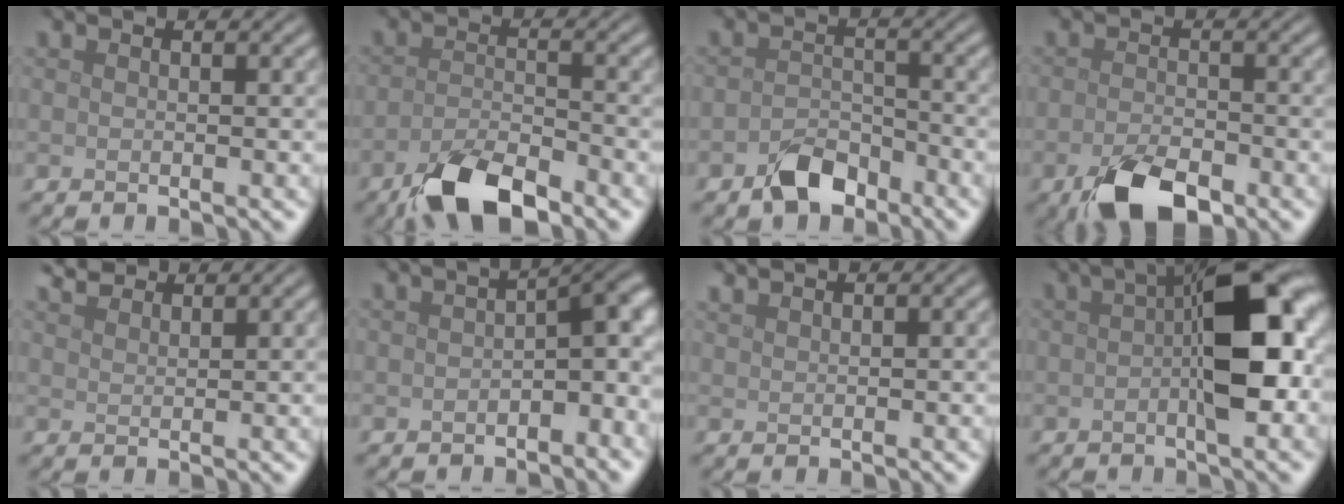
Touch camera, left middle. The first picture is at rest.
{"total": 6.9, "force": [-4.9, 2.3, 4.3], "torque": [-0.084, -0.007, -0.094]}
{"total": 3.6, "force": [-2.6, 2.0, 1.6], "torque": [-0.027, 0.003, -0.050]}
{"total": 6.2, "force": [-3.6, 2.9, 4.2], "torque": [-0.079, -0.011, -0.067]}
{"total": 2.3, "force": [2.2, 0.6, 0.6], "torque": [-0.014, 0.008, 0.041]}
{"total": 5.2, "force": [-1.2, 2.5, 4.4], "torque": [-0.042, 0.010, -0.026]}
{"total": 1.0, "force": [1.0, 0.2, 0.3], "torque": [-0.003, 0.001, 0.017]}
{"total": 10.0, "force": [0.3, 3.3, 9.4], "torque": [-0.138, 0.015, -0.003]}